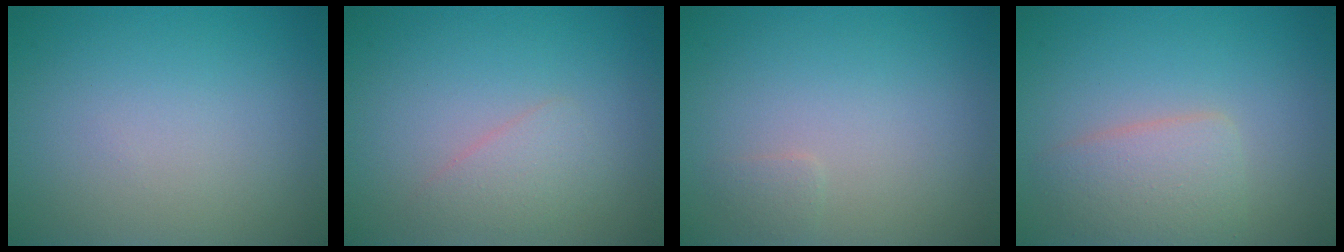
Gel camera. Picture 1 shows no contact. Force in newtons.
{"total": 1.7, "press": 1.7, "slide": 0.1}
{"total": 0.7, "press": 0.7, "slide": 0.0}
{"total": 3.2, "press": 3.1, "slide": 0.2}